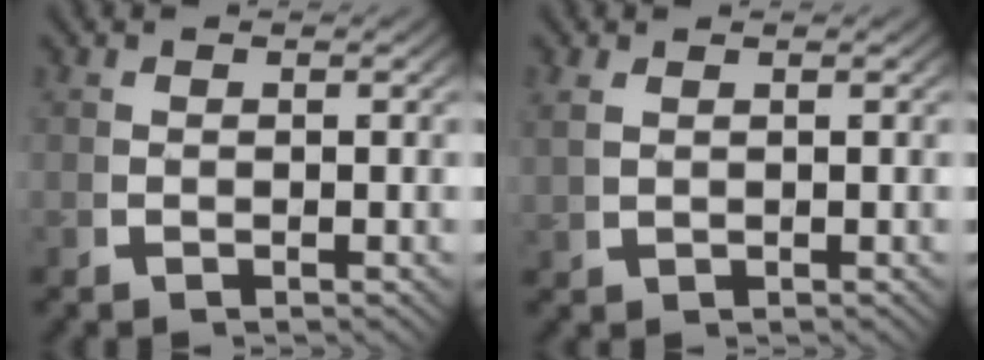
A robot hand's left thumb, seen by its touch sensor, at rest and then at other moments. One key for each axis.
{"total": 1.0, "fx": 0.9, "fy": 0.2, "fz": 0.5, "tx": -0.011, "ty": 0.007, "tz": 0.024}